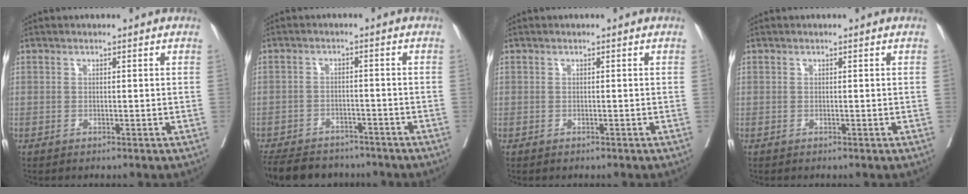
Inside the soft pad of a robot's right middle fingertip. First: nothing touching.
{"total": 12.8, "force": [-11.0, 5.0, 4.3], "torque": [-0.091, -0.003, -0.151]}
{"total": 0.0}
{"total": 0.0}